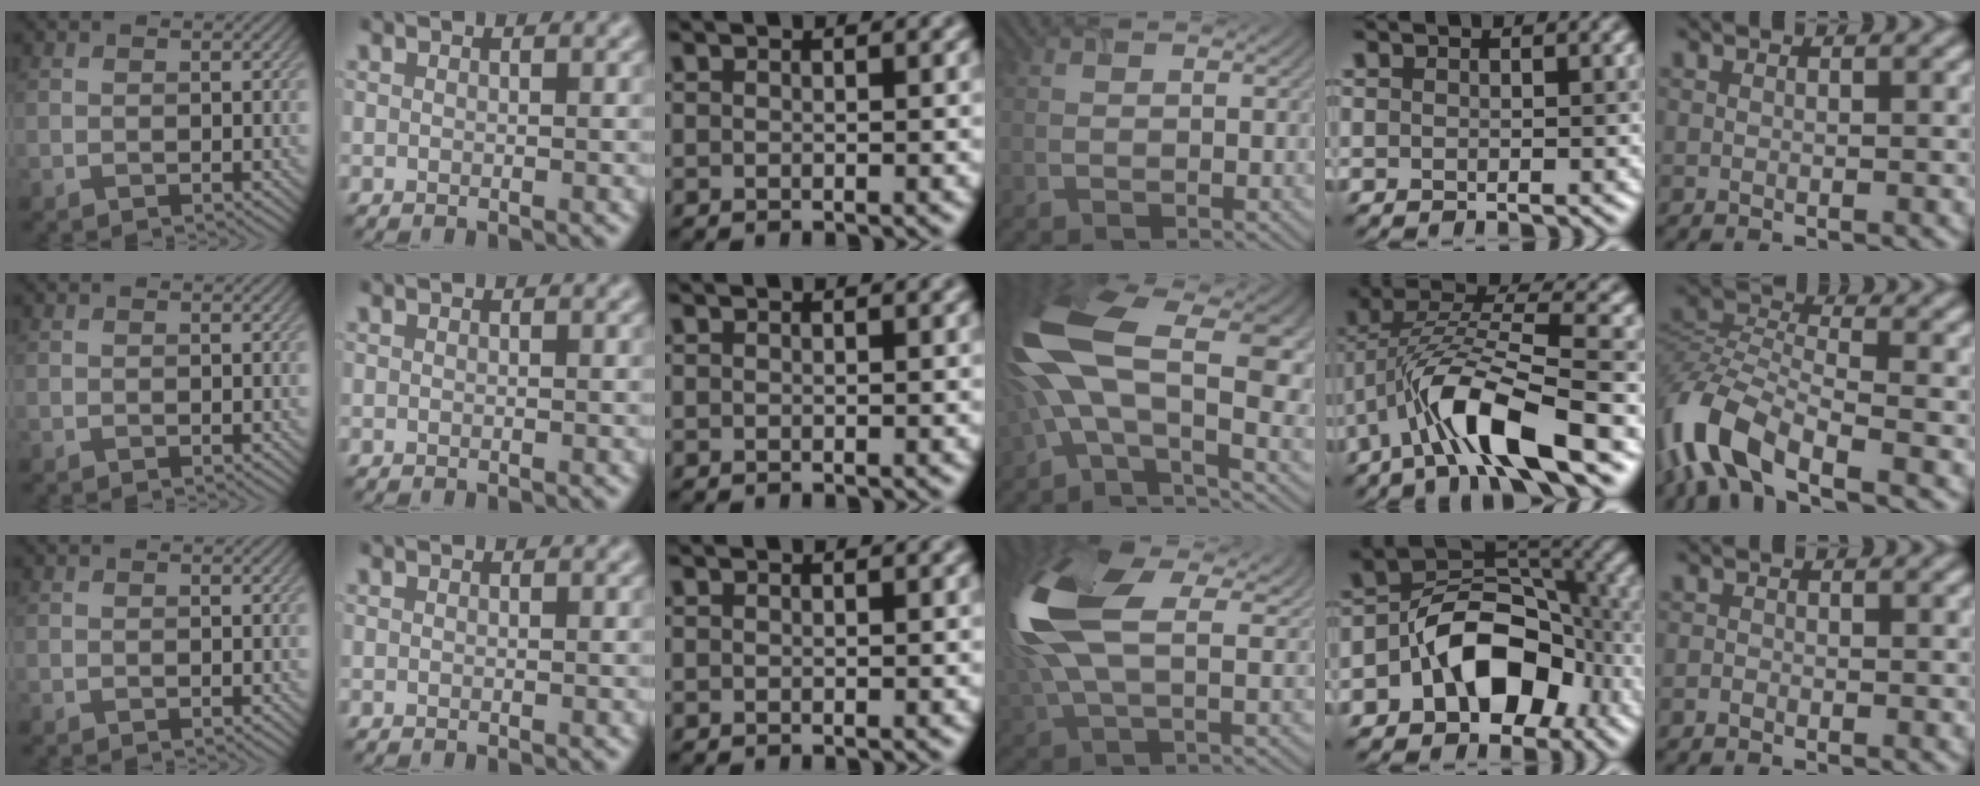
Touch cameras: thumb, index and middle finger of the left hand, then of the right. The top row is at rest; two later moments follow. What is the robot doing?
{"motion": "lift_and_place", "object": "timer"}